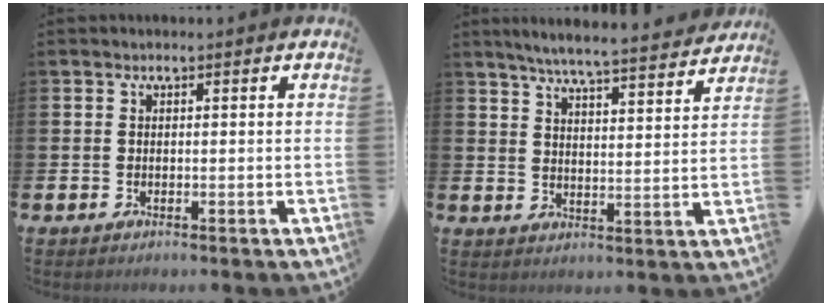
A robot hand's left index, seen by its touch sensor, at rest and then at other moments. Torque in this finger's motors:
{"motor_torque": [0.72, -0.98, 0.44, 0.14]}